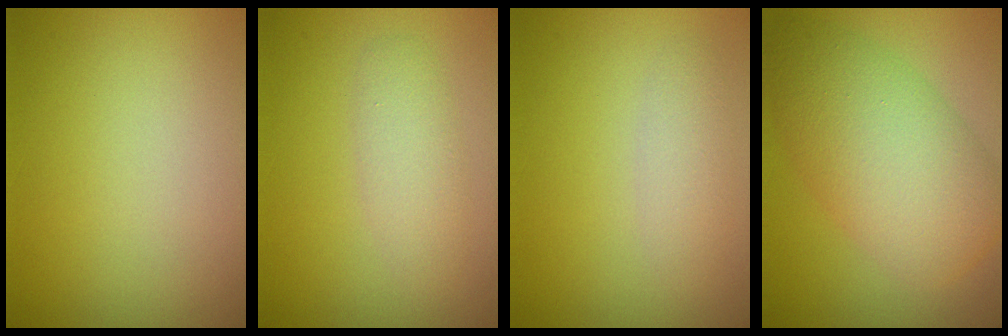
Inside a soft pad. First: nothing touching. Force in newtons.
{"total": 2.3, "press": 2.3, "slide": 0.1}
{"total": 1.7, "press": 1.7, "slide": 0.1}
{"total": 7.8, "press": 7.8, "slide": 0.5}